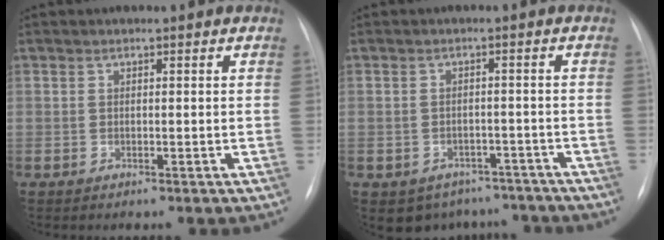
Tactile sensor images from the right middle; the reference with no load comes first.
{"total": 7.6, "force": [-5.9, 4.8, 0.8], "torque": [-0.001, 0.019, -0.068]}